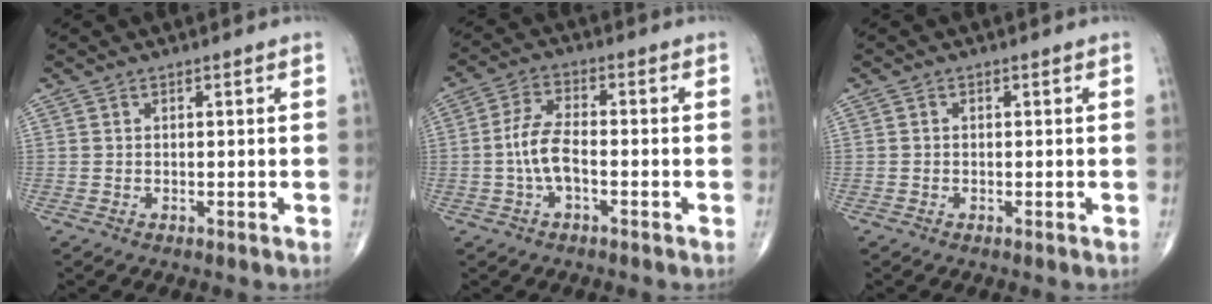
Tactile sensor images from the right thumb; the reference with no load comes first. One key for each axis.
{"total": 6.6, "fx": -1.5, "fy": 2.9, "fz": 5.8, "tx": -0.124, "ty": 0.021, "tz": -0.032}
{"total": 0.0}